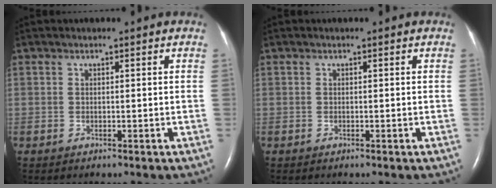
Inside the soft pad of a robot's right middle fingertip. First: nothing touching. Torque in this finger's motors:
{"motor_torque": [0.17, -0.18, 0.02, 0.01]}